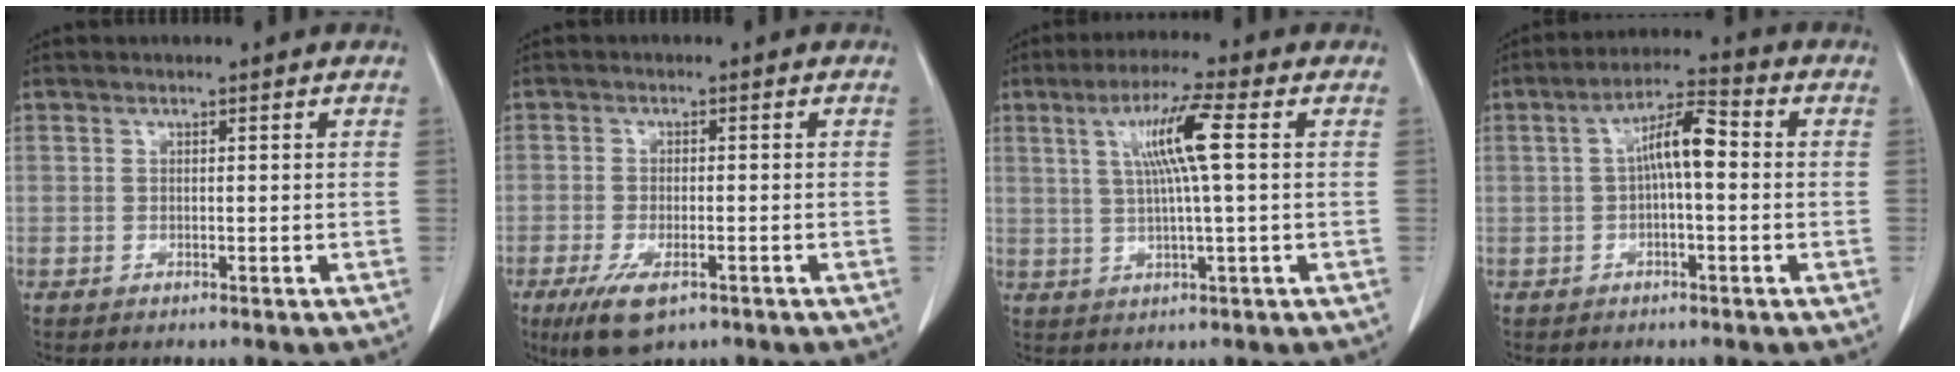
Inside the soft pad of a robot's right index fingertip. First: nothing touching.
{"total": 6.5, "force": [-3.8, 2.2, 4.8], "torque": [-0.095, -0.017, -0.058]}
{"total": 8.1, "force": [1.9, -0.4, 7.8], "torque": [-0.144, 0.007, 0.038]}
{"total": 6.7, "force": [0.3, 1.5, 6.5], "torque": [-0.120, 0.024, 0.001]}